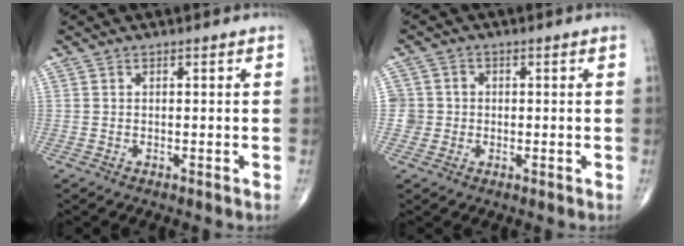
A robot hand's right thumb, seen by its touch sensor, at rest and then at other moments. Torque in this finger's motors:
{"motor_torque": [0.68, 0.46, 0.36, 0.19, -0.02]}